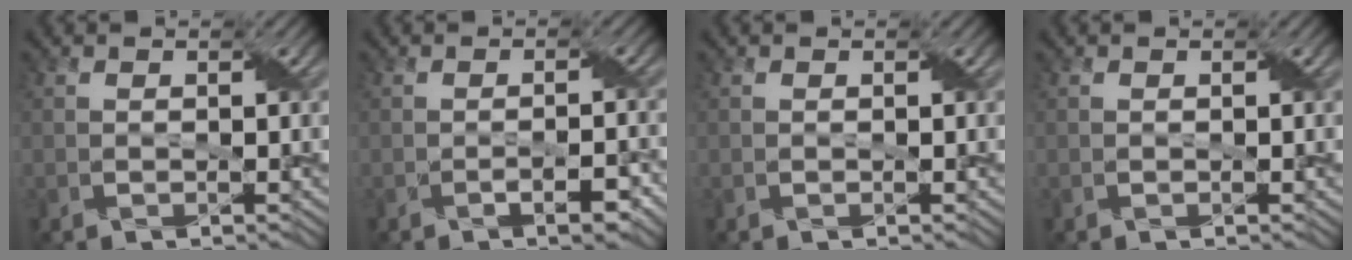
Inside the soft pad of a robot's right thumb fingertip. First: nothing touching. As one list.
[{"total": 2.5, "force": [-1.3, 0.6, 2.1], "torque": [-0.037, 0.001, -0.018]}, {"total": 0.0}, {"total": 0.0}]